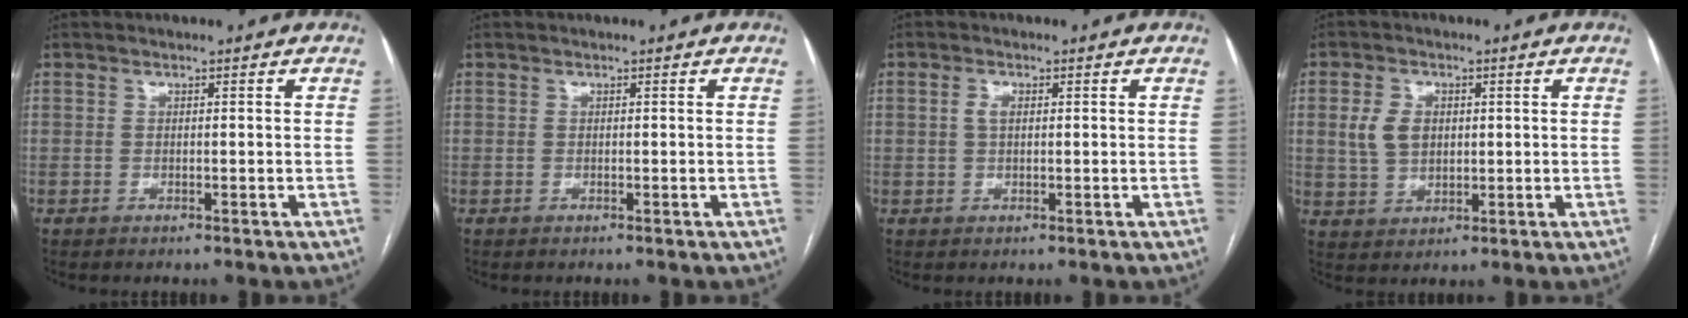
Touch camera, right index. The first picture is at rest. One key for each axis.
{"total": 0.0}
{"total": 1.7, "fx": 0.4, "fy": 0.9, "fz": 1.5, "tx": -0.031, "ty": 0.005, "tz": 0.007}
{"total": 5.5, "fx": 1.1, "fy": 4.0, "fz": 3.6, "tx": -0.078, "ty": 0.015, "tz": 0.029}